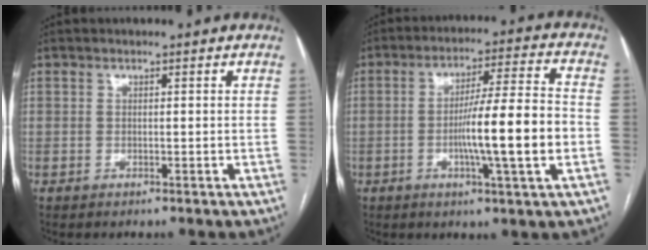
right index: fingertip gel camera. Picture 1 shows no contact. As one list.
[{"total": 12.9, "force": [-2.6, -0.2, 12.6], "torque": [-0.207, 0.002, -0.045]}]